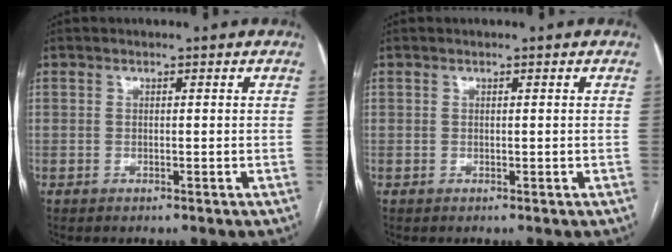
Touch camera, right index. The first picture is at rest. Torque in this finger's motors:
{"motor_torque": [0.02, -0.02, 0.00, 0.00]}